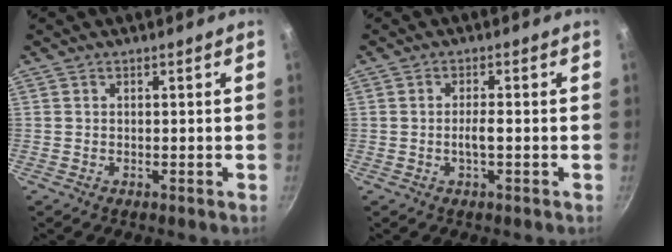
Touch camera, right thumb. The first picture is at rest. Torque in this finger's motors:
{"motor_torque": [0.23, 0.09, 0.50, 0.48, 0.00]}